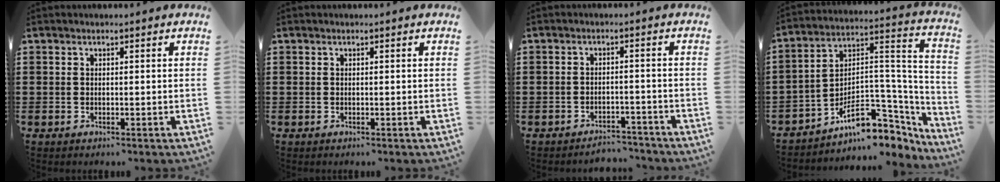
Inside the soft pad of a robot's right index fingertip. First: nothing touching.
{"total": 0.0}
{"total": 2.9, "force": [-2.9, 0.4, 0.1], "torque": [-0.008, 0.000, -0.061]}
{"total": 8.5, "force": [-4.6, 5.2, 4.9], "torque": [-0.082, -0.015, -0.082]}